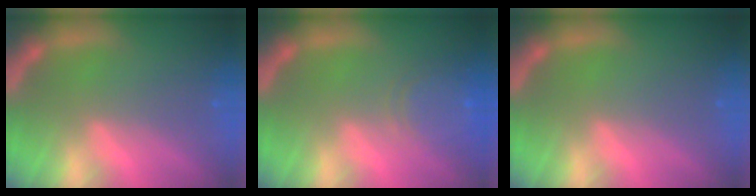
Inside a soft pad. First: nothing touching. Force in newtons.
{"total": 4.6}
{"total": 0.0}